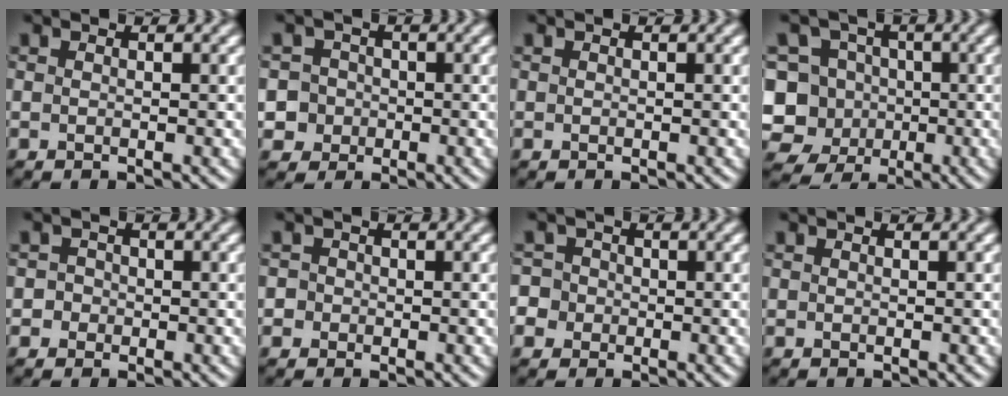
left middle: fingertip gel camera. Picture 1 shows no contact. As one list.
[{"total": 5.3, "force": [-1.3, 5.0, 1.1], "torque": [-0.006, 0.015, -0.044]}, {"total": 0.0}, {"total": 10.0, "force": [-2.0, 9.3, 3.0], "torque": [-0.073, 0.024, -0.066]}, {"total": 1.5, "force": [0.0, 1.5, 0.3], "torque": [0.017, 0.006, -0.009]}, {"total": 1.5, "force": [0.0, 1.5, 0.3], "torque": [0.012, 0.007, -0.010]}, {"total": 5.4, "force": [-0.9, 5.1, 1.7], "torque": [-0.030, 0.025, -0.043]}, {"total": 0.0}]